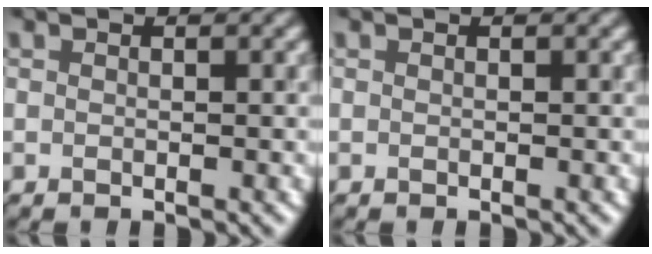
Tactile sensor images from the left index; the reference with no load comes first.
{"total": 0.0}